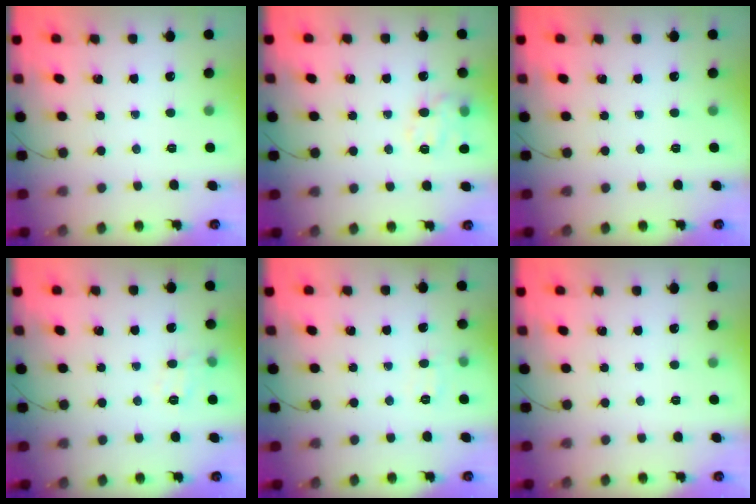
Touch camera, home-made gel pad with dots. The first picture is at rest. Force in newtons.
{"total": 11.6, "press": 11.5, "slide": 1.7}
{"total": 0.0}
{"total": 7.8, "press": 7.8, "slide": 0.9}
{"total": 6.0, "press": 5.8, "slide": 1.3}
{"total": 0.0}